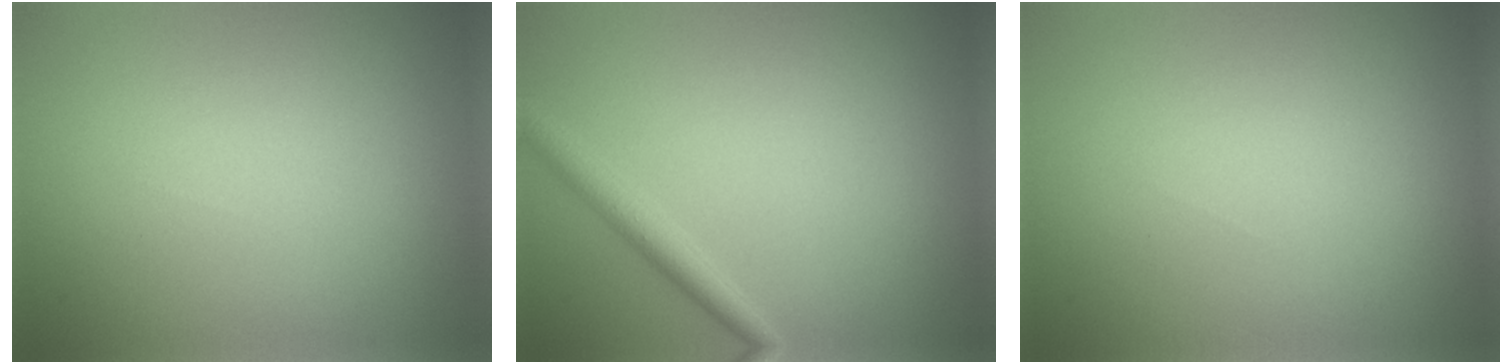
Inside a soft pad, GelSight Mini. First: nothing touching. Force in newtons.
{"total": 2.1, "press": 2.1, "slide": 0.1}
{"total": 0.0}